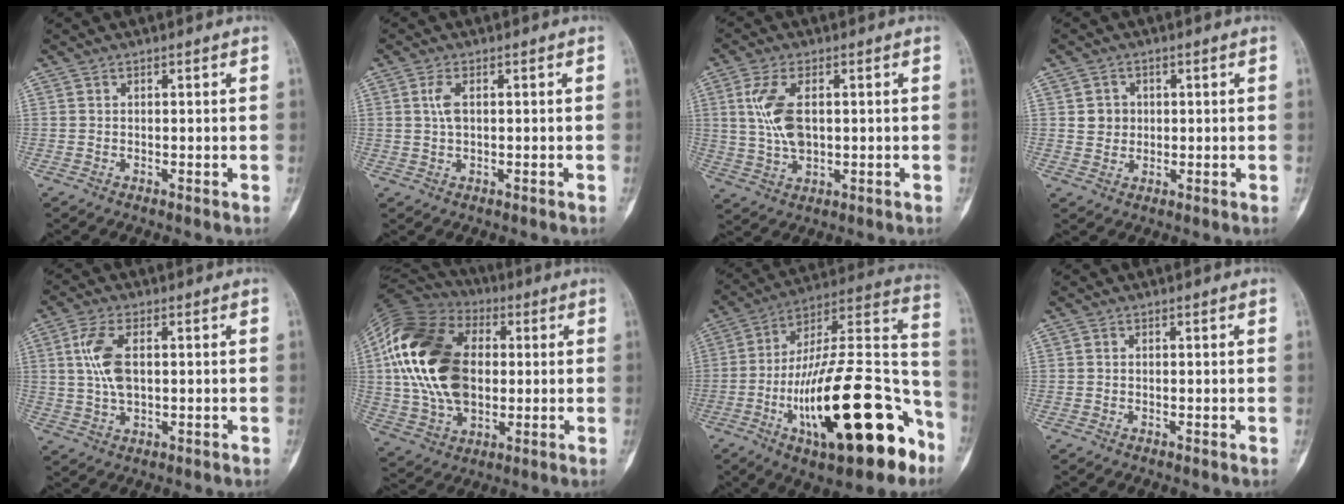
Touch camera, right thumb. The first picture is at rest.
{"total": 2.9, "force": [0.4, 1.3, 2.5], "torque": [-0.054, 0.004, 0.007]}
{"total": 8.5, "force": [1.2, 4.5, 7.0], "torque": [-0.146, 0.001, 0.028]}
{"total": 3.5, "force": [0.6, 3.3, 1.1], "torque": [0.007, 0.005, 0.008]}
{"total": 7.5, "force": [1.0, 3.8, 6.4], "torque": [-0.136, 0.006, 0.020]}
{"total": 24.2, "force": [2.3, 16.0, 18.0], "torque": [-0.346, 0.007, 0.041]}
{"total": 30.9, "force": [-13.0, 10.9, 25.9], "torque": [-0.374, 0.071, -0.198]}
{"total": 0.0}